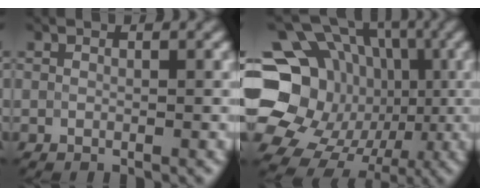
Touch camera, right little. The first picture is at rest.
{"total": 20.5, "force": [-2.1, 18.5, 8.7], "torque": [-0.168, 0.016, -0.061]}